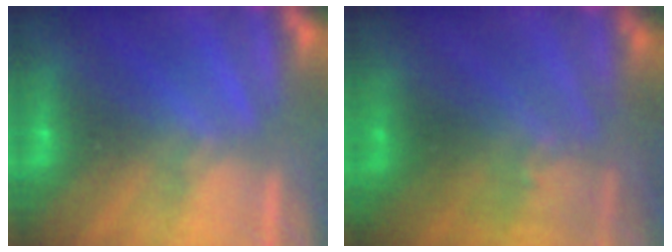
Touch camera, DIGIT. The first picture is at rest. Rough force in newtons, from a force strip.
{"total": 2.9}